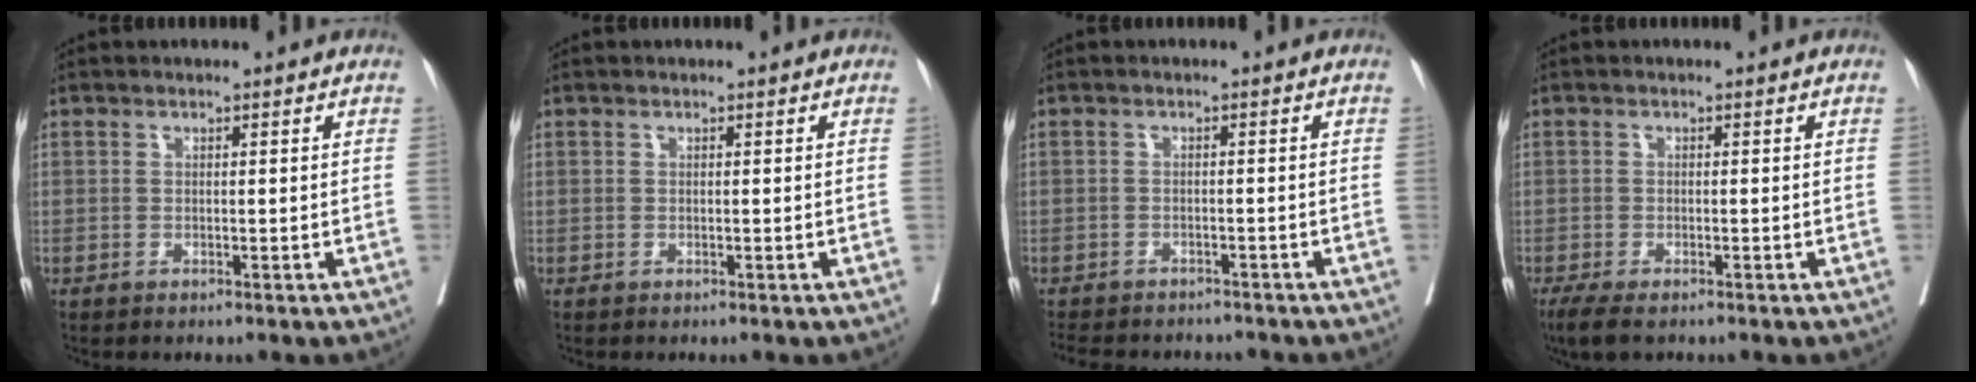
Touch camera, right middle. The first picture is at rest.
{"total": 0.0}
{"total": 10.7, "force": [-9.6, 3.4, 3.3], "torque": [-0.066, -0.002, -0.123]}
{"total": 4.1, "force": [-3.0, 1.2, 2.6], "torque": [-0.047, -0.012, -0.045]}